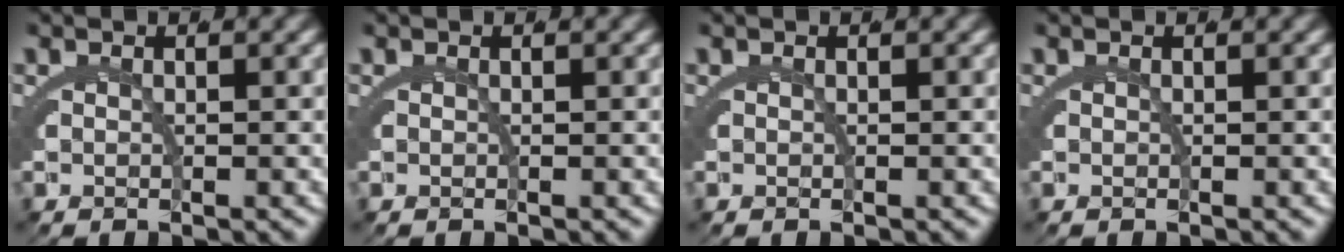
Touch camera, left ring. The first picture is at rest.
{"total": 0.0}
{"total": 0.0}
{"total": 0.0}